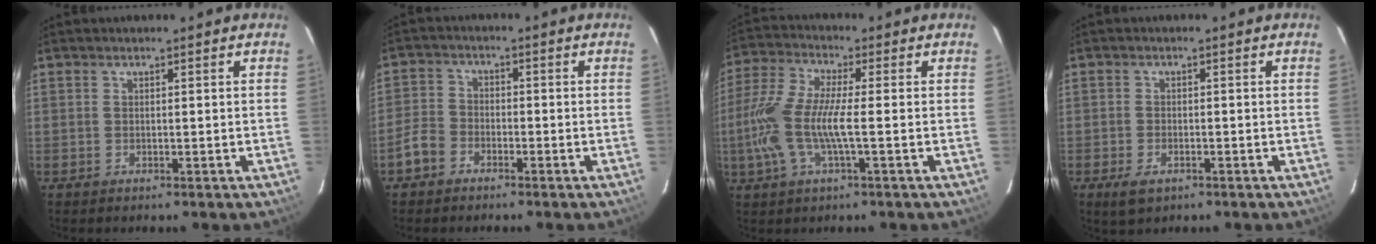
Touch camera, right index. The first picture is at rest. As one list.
[{"total": 4.5, "force": [-2.8, 3.2, 1.4], "torque": [-0.035, 0.014, -0.057]}, {"total": 11.5, "force": [-2.1, 2.2, 11.1], "torque": [-0.244, 0.000, -0.043]}, {"total": 3.8, "force": [-2.2, 2.1, 2.4], "torque": [-0.055, -0.009, -0.037]}]